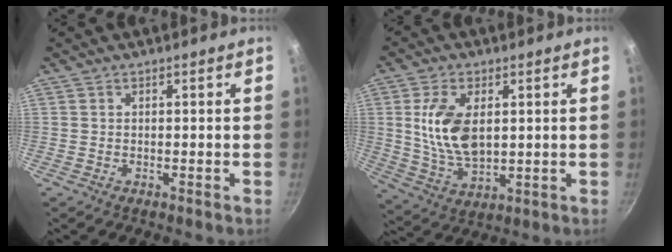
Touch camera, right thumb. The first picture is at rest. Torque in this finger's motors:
{"motor_torque": [-0.67, 1.26, 1.26, 0.31, 0.13]}